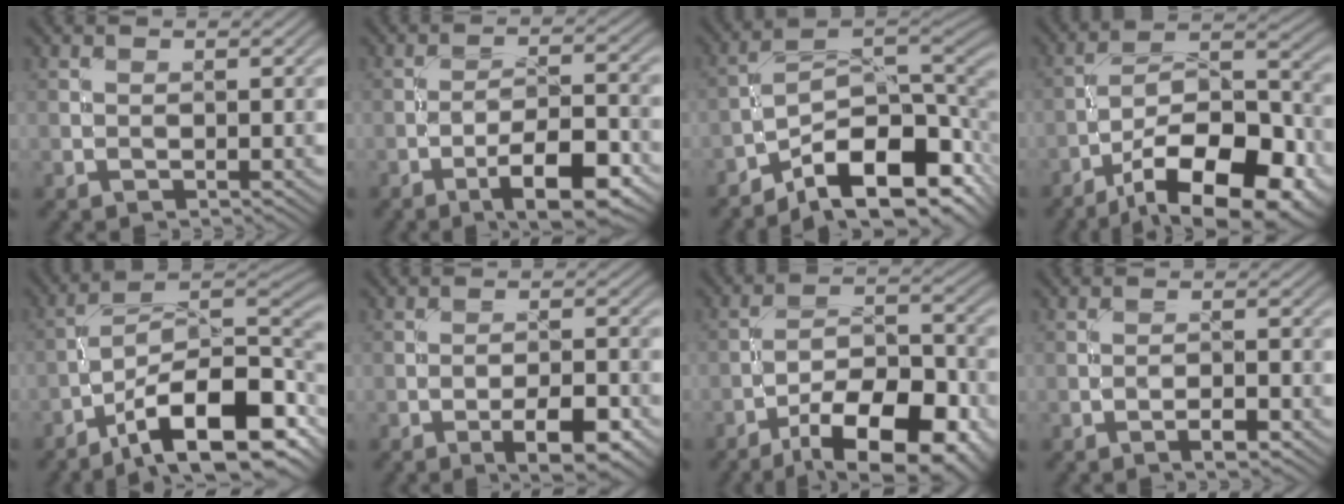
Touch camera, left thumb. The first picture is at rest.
{"total": 9.1, "force": [-5.2, 2.6, 7.0], "torque": [-0.109, 0.006, -0.084]}
{"total": 13.4, "force": [-6.8, 6.0, 9.9], "torque": [-0.161, -0.013, -0.114]}
{"total": 17.5, "force": [-10.5, 7.1, 12.1], "torque": [-0.175, -0.015, -0.167]}
{"total": 15.1, "force": [-7.8, 5.8, 11.5], "torque": [-0.187, -0.012, -0.144]}
{"total": 6.0, "force": [-3.3, 1.8, 4.6], "torque": [-0.072, 0.006, -0.046]}
{"total": 16.1, "force": [-10.4, 6.3, 10.5], "torque": [-0.163, -0.019, -0.157]}
{"total": 2.4, "force": [-1.5, 0.5, 1.7], "torque": [-0.033, 0.004, -0.031]}